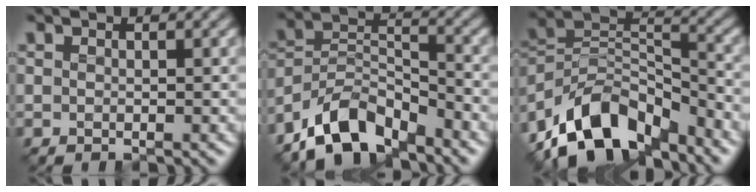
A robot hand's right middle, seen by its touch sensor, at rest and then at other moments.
{"total": 7.5, "force": [-6.8, 2.3, 2.3], "torque": [-0.045, 0.004, -0.118]}
{"total": 10.4, "force": [-8.5, 4.2, 4.3], "torque": [-0.074, 0.011, -0.152]}